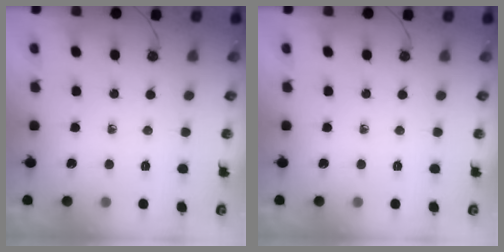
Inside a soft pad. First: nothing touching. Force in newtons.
{"total": 0.0}